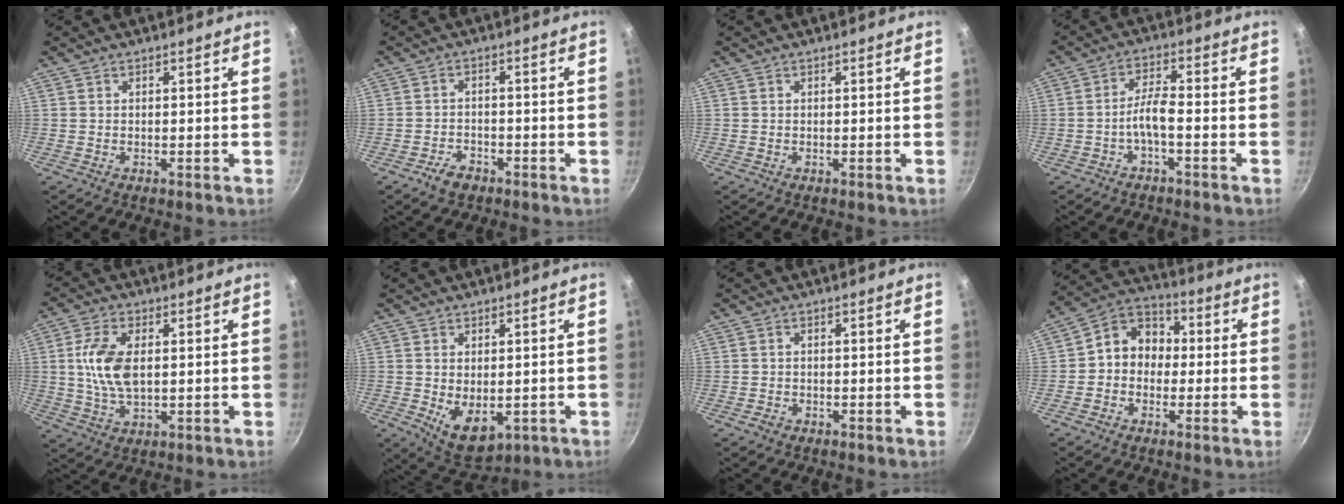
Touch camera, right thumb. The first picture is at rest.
{"total": 3.8, "force": [-2.7, 2.2, 1.6], "torque": [-0.024, 0.025, -0.043]}
{"total": 0.0}
{"total": 4.4, "force": [-2.1, 1.1, 3.7], "torque": [-0.078, 0.028, -0.042]}
{"total": 9.4, "force": [1.1, 5.0, 7.8], "torque": [-0.154, 0.001, 0.020]}
{"total": 7.9, "force": [-1.1, 4.8, 6.1], "torque": [-0.083, -0.018, 0.001]}
{"total": 1.2, "force": [-0.8, 0.8, 0.4], "torque": [-0.009, 0.007, -0.014]}
{"total": 9.0, "force": [-0.4, 7.7, 4.8], "torque": [-0.037, 0.033, -0.034]}